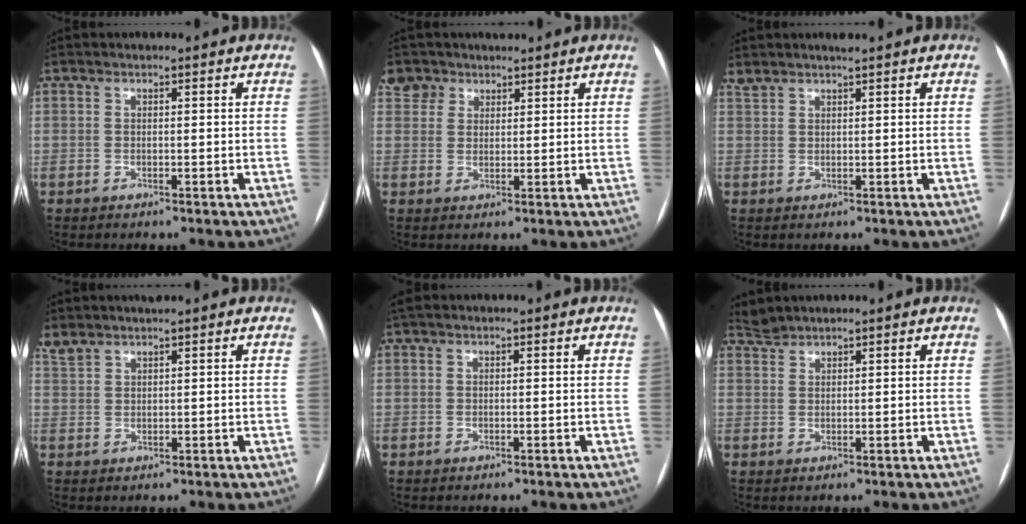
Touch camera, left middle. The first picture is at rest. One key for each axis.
{"total": 3.8, "fx": 2.5, "fy": 2.9, "fz": -0.2, "tx": 0.006, "ty": 0.014, "tz": 0.043}
{"total": 1.9, "fx": 1.7, "fy": -0.1, "fz": 0.7, "tx": -0.015, "ty": 0.011, "tz": 0.036}
{"total": 3.0, "fx": 2.8, "fy": 0.3, "fz": 1.0, "tx": -0.028, "ty": 0.015, "tz": 0.060}
{"total": 0.8, "fx": 0.6, "fy": 0.2, "fz": 0.4, "tx": -0.017, "ty": 0.023, "tz": 0.015}
{"total": 1.9, "fx": 1.8, "fy": -0.2, "fz": -0.4, "tx": -0.002, "ty": 0.009, "tz": 0.046}